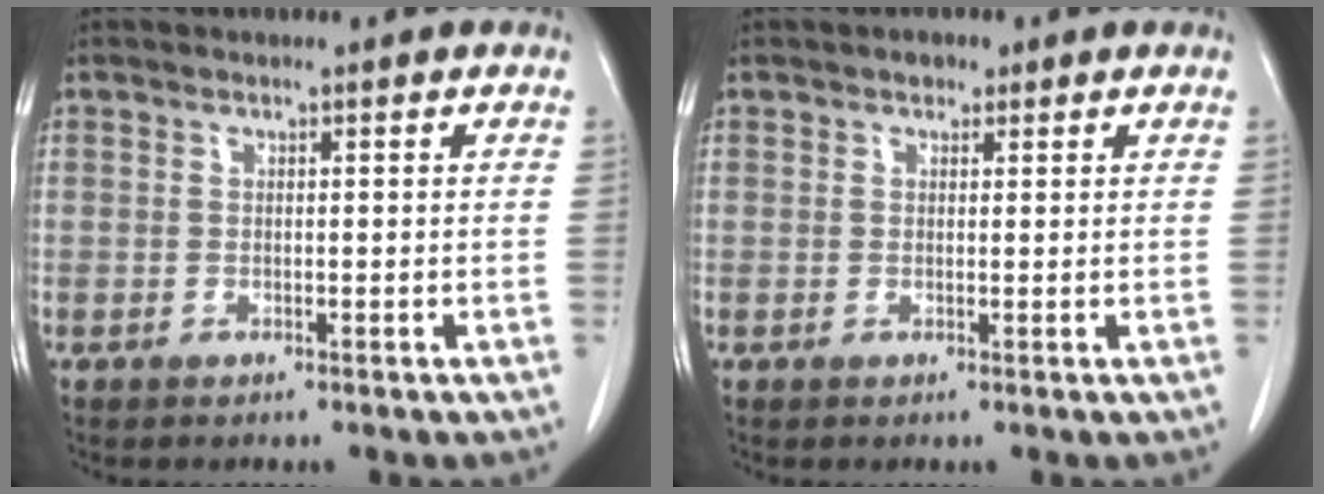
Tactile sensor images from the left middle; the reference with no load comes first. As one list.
[{"total": 1.3, "force": [0.8, 0.8, 0.5], "torque": [-0.010, 0.002, 0.011]}]